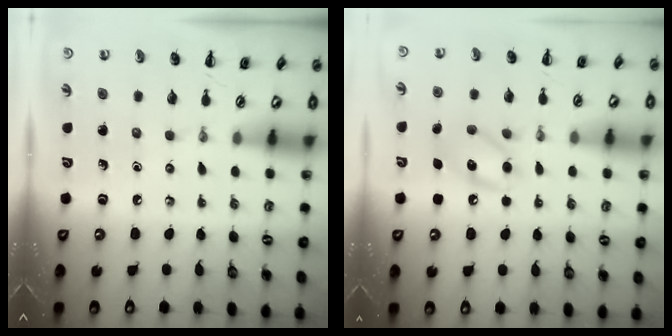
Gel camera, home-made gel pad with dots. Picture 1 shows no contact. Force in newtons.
{"total": 10.8, "press": 10.8, "slide": 0.7}